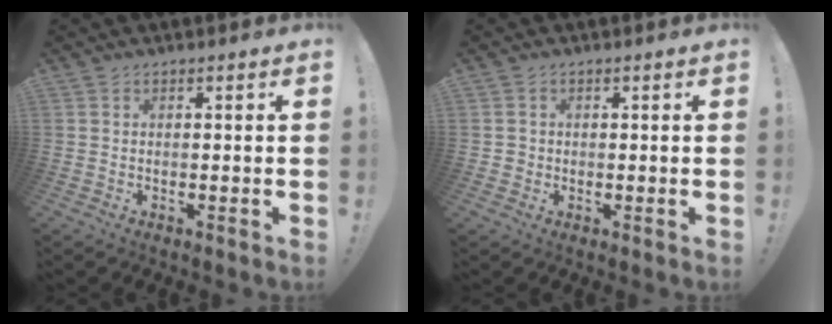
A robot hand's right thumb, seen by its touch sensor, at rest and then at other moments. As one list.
[{"total": 2.1, "force": [0.3, 2.1, 0.3], "torque": [-0.007, 0.003, 0.007]}]